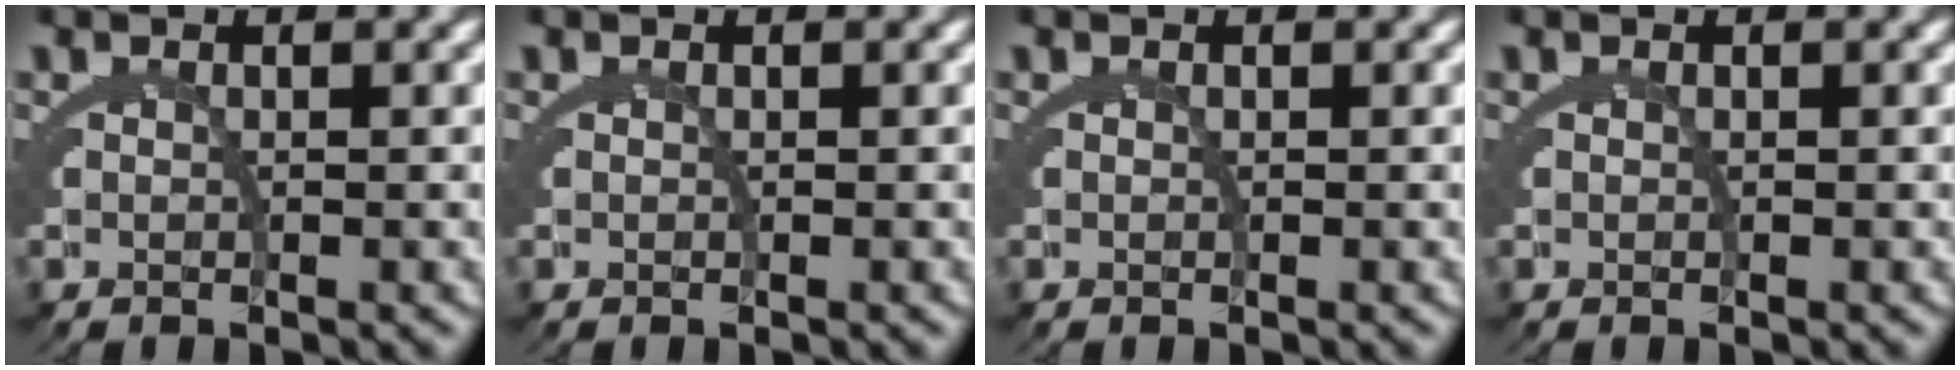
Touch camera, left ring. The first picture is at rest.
{"total": 0.0}
{"total": 0.0}
{"total": 0.0}